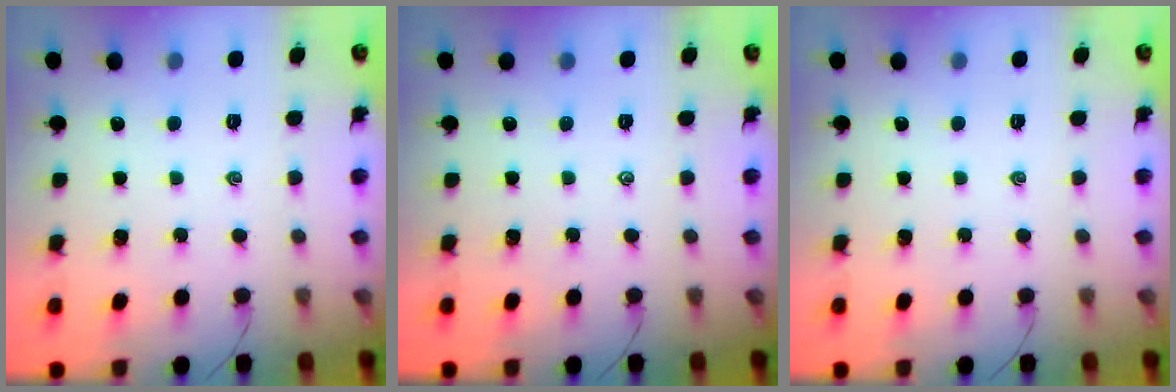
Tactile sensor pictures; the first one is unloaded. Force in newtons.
{"total": 0.0}
{"total": 0.0}